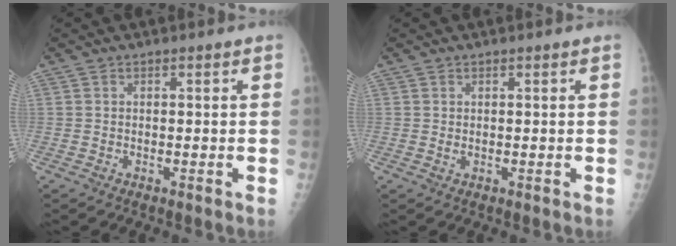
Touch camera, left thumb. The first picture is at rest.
{"total": 0.9, "force": [0.5, 0.4, 0.7], "torque": [-0.011, 0.000, 0.012]}